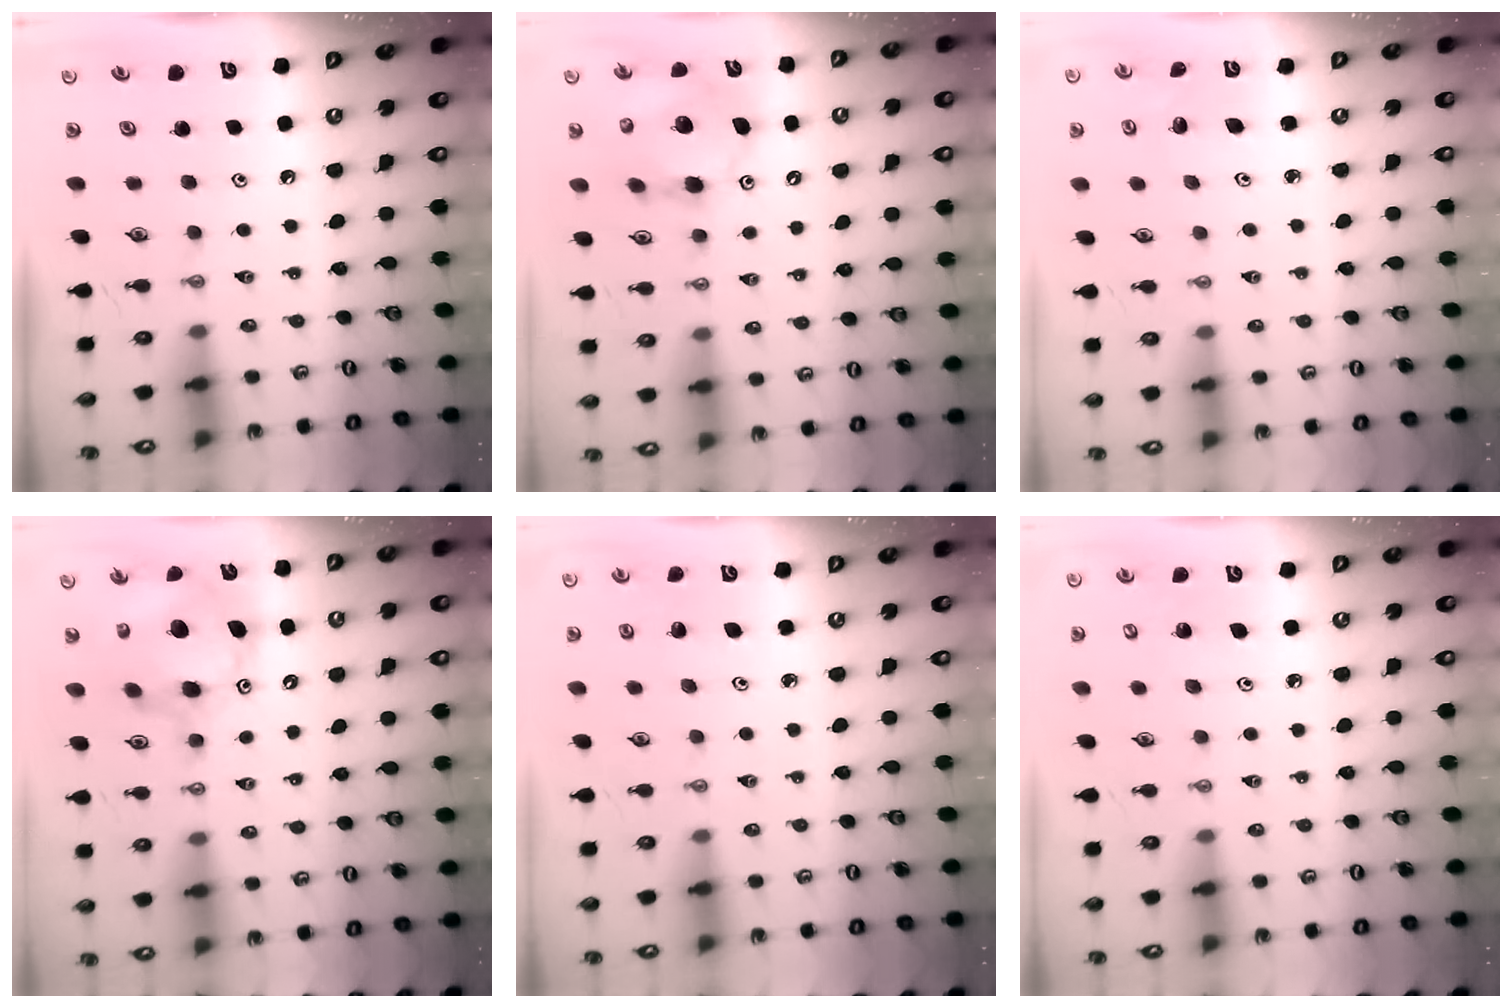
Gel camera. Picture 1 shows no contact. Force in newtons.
{"total": 13.8, "press": 13.6, "slide": 2.4}
{"total": 1.9, "press": 1.9, "slide": 0.0}
{"total": 15.4, "press": 15.4, "slide": 1.6}
{"total": 2.9, "press": 2.6, "slide": 1.3}
{"total": 4.6, "press": 4.5, "slide": 1.0}